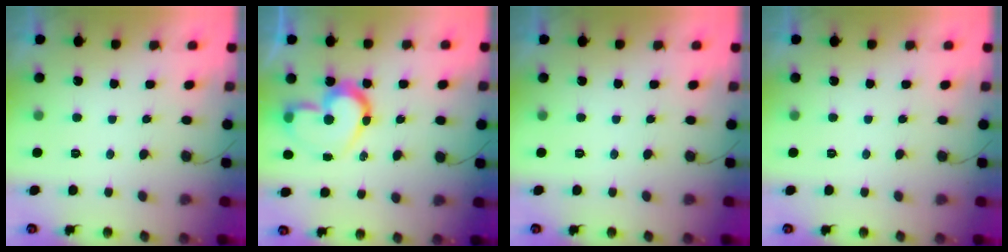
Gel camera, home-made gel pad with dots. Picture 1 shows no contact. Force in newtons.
{"total": 15.7, "press": 15.6, "slide": 0.9}
{"total": 0.0}
{"total": 0.0}